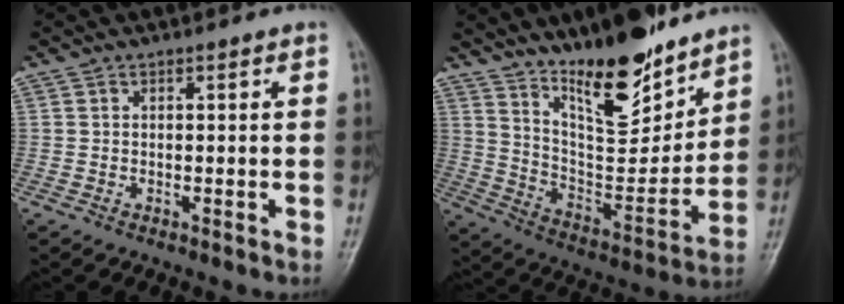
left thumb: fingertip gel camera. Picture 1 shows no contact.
{"total": 18.2, "force": [13.4, 5.8, 10.9], "torque": [-0.128, -0.096, 0.233]}